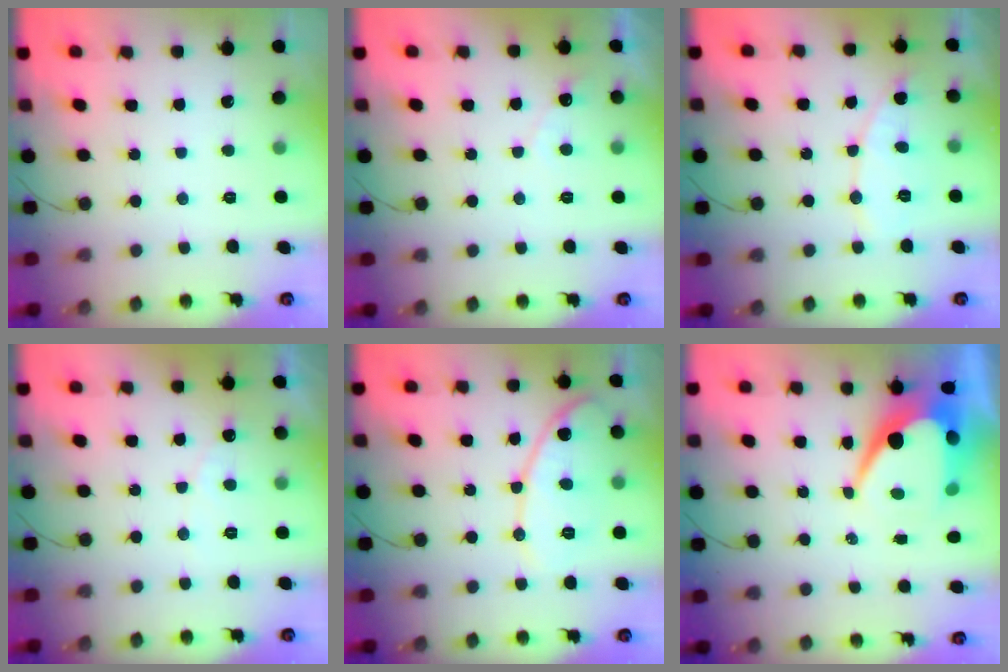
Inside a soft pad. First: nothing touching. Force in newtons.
{"total": 4.0, "press": 4.0, "slide": 0.2}
{"total": 7.2, "press": 7.2, "slide": 0.6}
{"total": 4.1, "press": 4.1, "slide": 0.4}
{"total": 11.5, "press": 11.5, "slide": 0.6}
{"total": 11.2, "press": 11.1, "slide": 0.7}